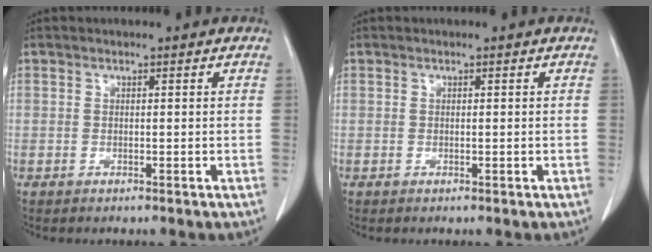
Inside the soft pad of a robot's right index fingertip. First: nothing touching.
{"total": 0.0}